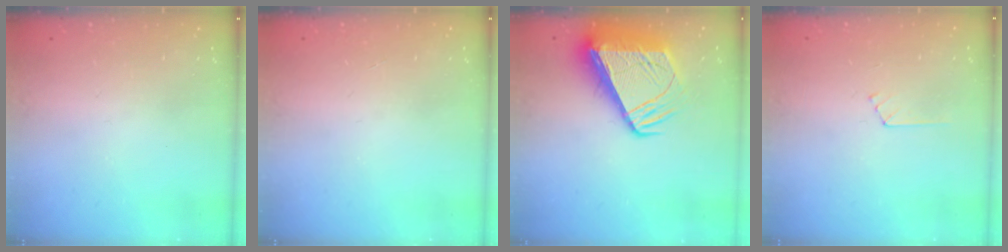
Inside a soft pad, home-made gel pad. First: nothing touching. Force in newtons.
{"total": 0.0}
{"total": 12.8, "press": 12.8, "slide": 1.1}
{"total": 3.6, "press": 3.6, "slide": 0.4}